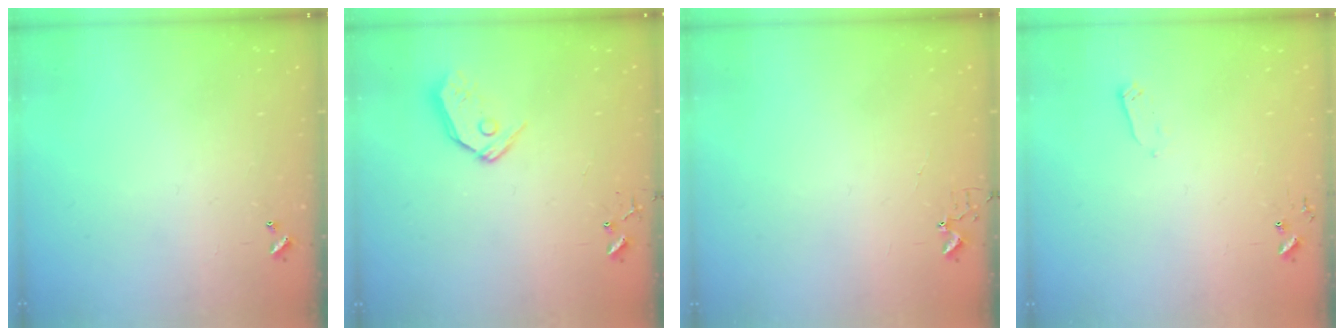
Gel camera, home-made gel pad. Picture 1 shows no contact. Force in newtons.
{"total": 8.3, "press": 8.2, "slide": 0.7}
{"total": 3.4, "press": 3.4, "slide": 0.5}
{"total": 2.4, "press": 2.4, "slide": 0.4}